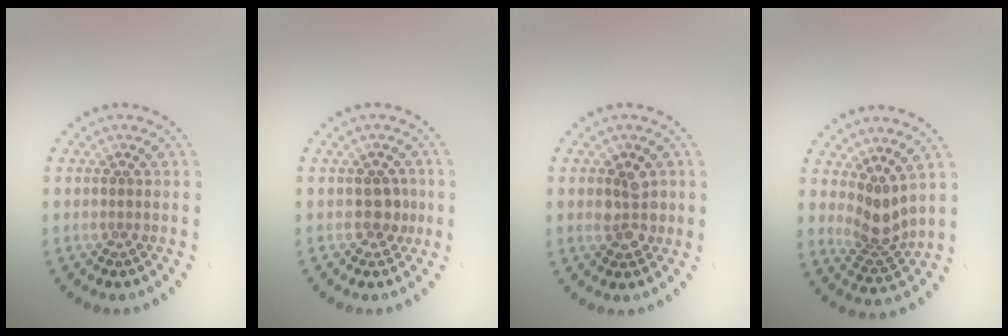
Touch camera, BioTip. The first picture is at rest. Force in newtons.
{"total": 1.6, "press": 1.4, "slide": 0.7}
{"total": 2.5, "press": 2.5, "slide": 0.5}
{"total": 2.9, "press": 2.1, "slide": 2.0}